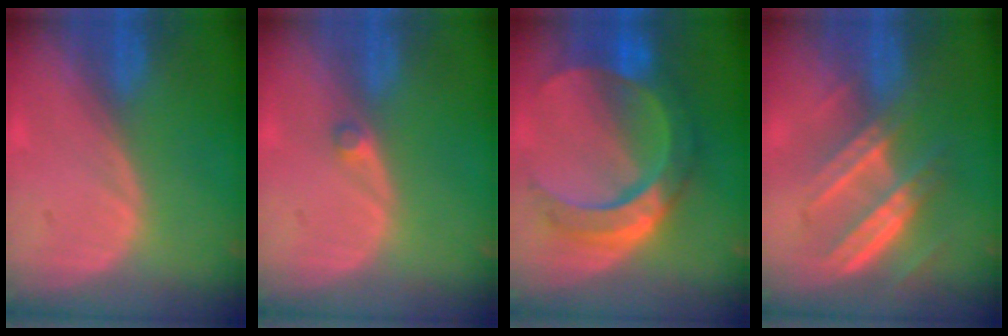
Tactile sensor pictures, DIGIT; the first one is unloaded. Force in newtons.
{"total": 1.3, "press": 1.1, "slide": 0.6}
{"total": 9.8, "press": 9.8, "slide": 0.9}
{"total": 7.9, "press": 7.0, "slide": 3.6}